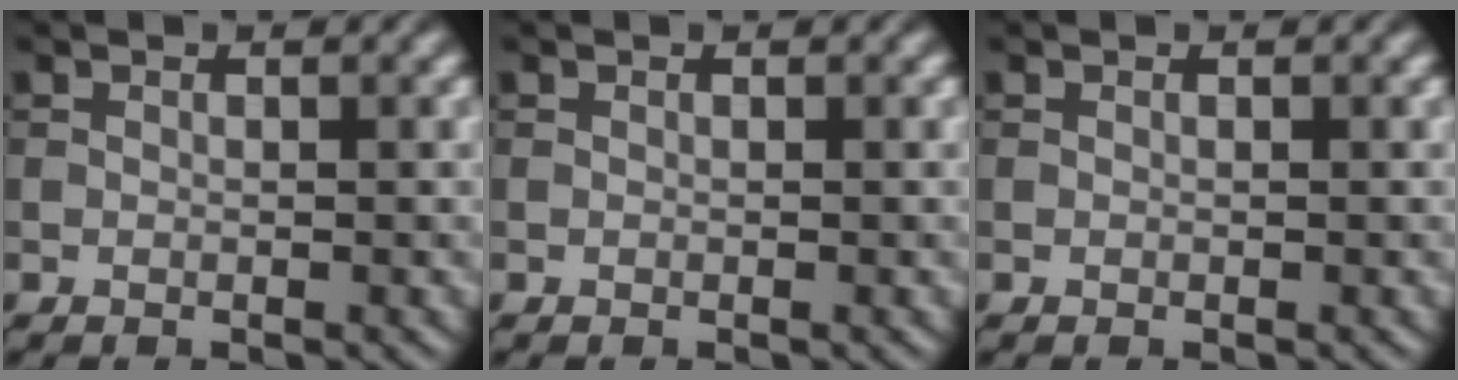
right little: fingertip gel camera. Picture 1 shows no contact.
{"total": 0.0}
{"total": 0.0}